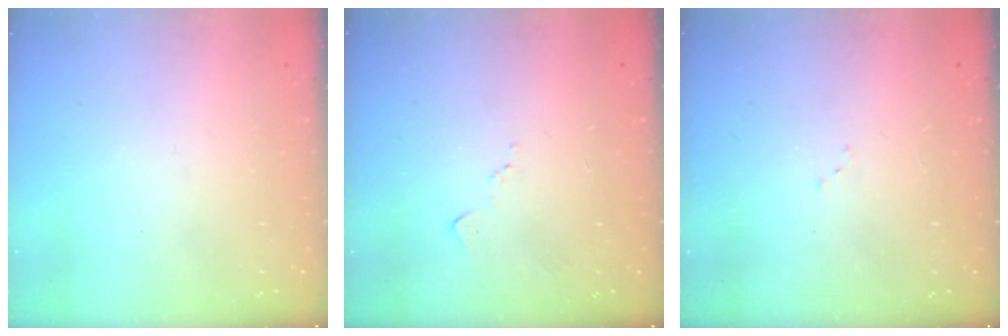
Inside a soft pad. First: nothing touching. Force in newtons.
{"total": 6.6, "press": 6.5, "slide": 0.9}
{"total": 5.5, "press": 5.5, "slide": 0.7}